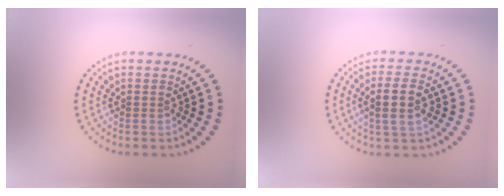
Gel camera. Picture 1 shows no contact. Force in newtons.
{"total": 3.1, "press": 3.0, "slide": 1.1}